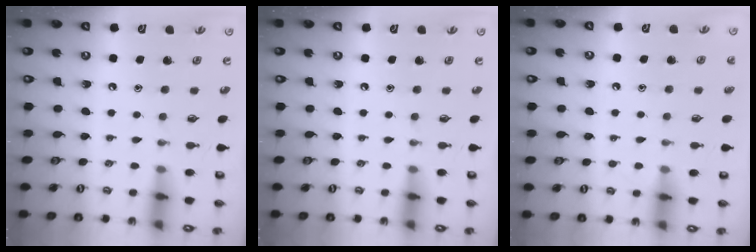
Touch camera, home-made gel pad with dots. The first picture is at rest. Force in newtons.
{"total": 0.0}
{"total": 3.0, "press": 3.0, "slide": 0.3}